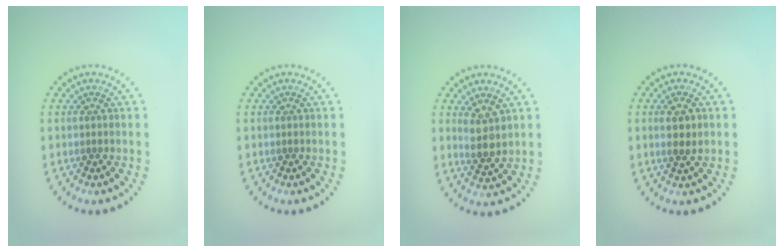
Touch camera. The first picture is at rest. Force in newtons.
{"total": 0.0}
{"total": 2.5, "press": 2.2, "slide": 1.0}
{"total": 2.1, "press": 2.0, "slide": 0.7}